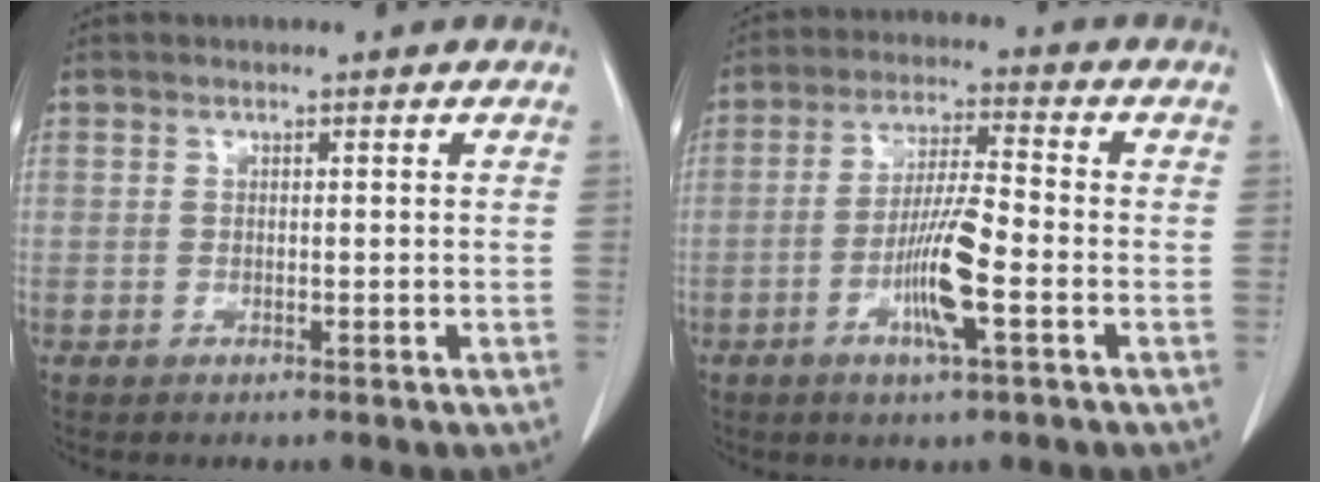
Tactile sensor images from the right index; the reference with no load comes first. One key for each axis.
{"total": 8.8, "fx": -3.1, "fy": 0.6, "fz": 8.2, "tx": -0.155, "ty": -0.004, "tz": -0.060}